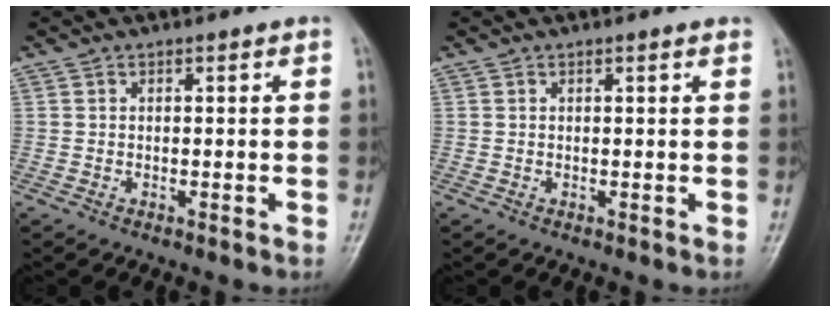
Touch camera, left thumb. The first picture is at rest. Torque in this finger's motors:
{"motor_torque": [-0.09, -0.11, -0.33, -0.28, 0.03]}